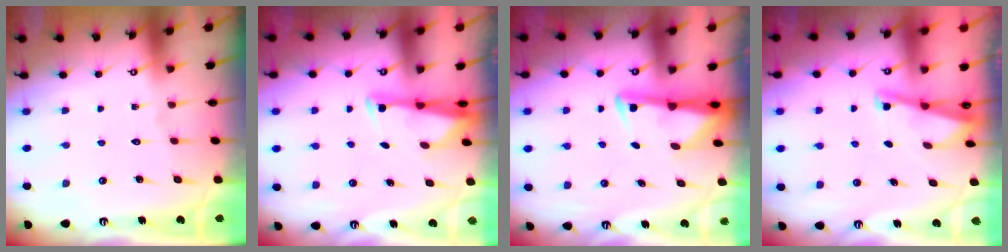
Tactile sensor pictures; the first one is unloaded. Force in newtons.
{"total": 2.9, "press": 2.8, "slide": 0.7}
{"total": 3.0, "press": 2.9, "slide": 0.6}
{"total": 3.1, "press": 3.1, "slide": 0.3}